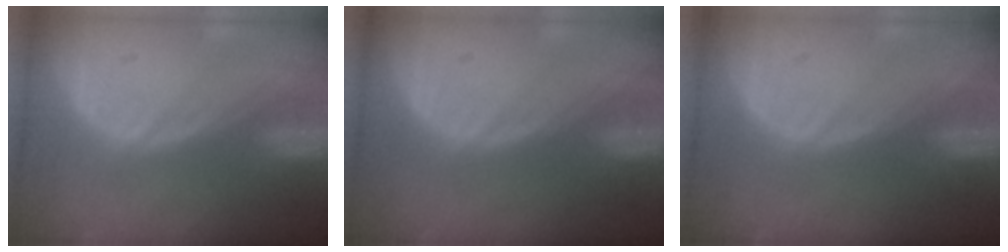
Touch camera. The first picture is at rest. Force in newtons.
{"total": 0.0}
{"total": 0.0}